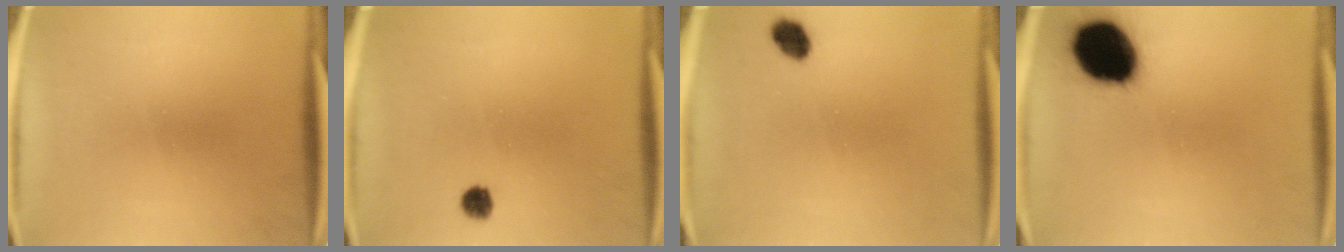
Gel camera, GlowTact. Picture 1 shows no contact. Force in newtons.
{"total": 2.3}
{"total": 3.7}
{"total": 18.1}